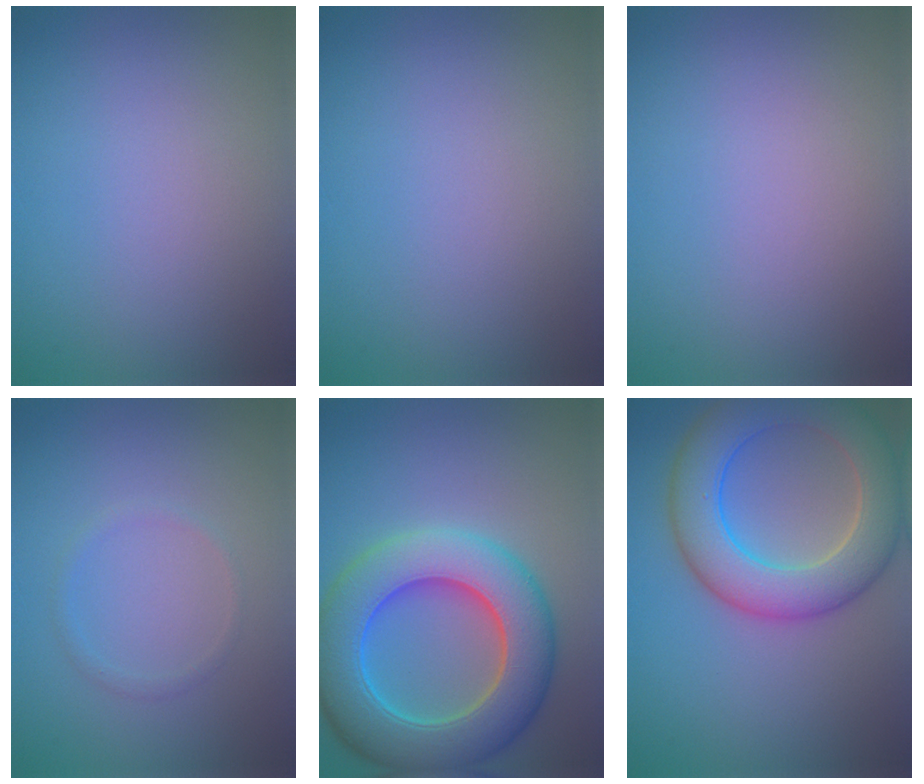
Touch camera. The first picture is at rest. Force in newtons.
{"total": 0.0}
{"total": 0.0}
{"total": 0.9, "press": 0.9, "slide": 0.1}
{"total": 11.0, "press": 11.0, "slide": 0.5}
{"total": 8.6, "press": 8.6, "slide": 0.5}